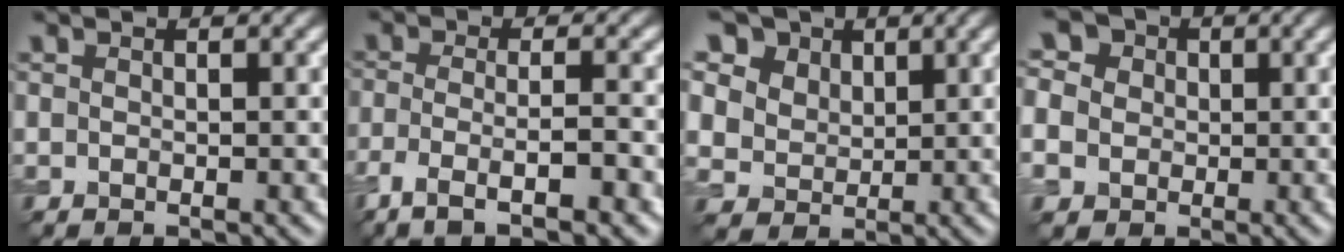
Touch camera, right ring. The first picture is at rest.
{"total": 5.8, "force": [-3.1, 1.5, 4.6], "torque": [-0.083, -0.008, -0.060]}
{"total": 12.8, "force": [7.3, 9.2, 5.1], "torque": [-0.153, 0.029, 0.121]}
{"total": 8.6, "force": [1.2, 7.7, 3.8], "torque": [-0.085, 0.028, -0.013]}